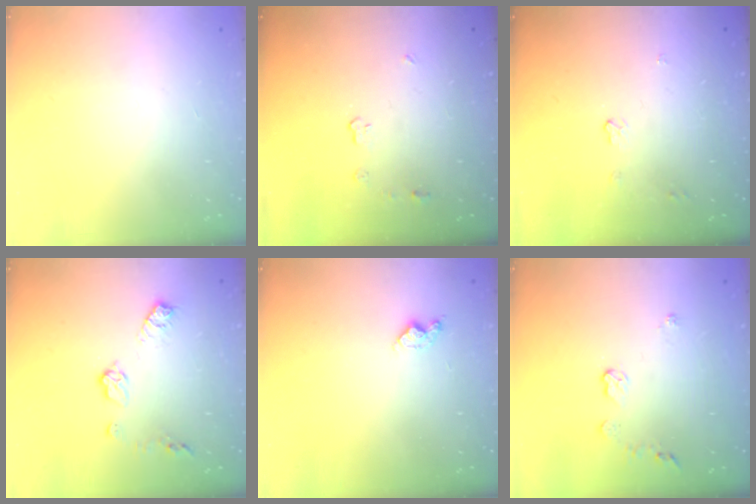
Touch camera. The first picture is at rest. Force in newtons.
{"total": 4.0, "press": 3.9, "slide": 0.5}
{"total": 3.7, "press": 3.6, "slide": 0.6}
{"total": 8.9, "press": 8.9, "slide": 0.4}
{"total": 5.9, "press": 5.9, "slide": 0.5}
{"total": 4.1, "press": 4.1, "slide": 0.6}